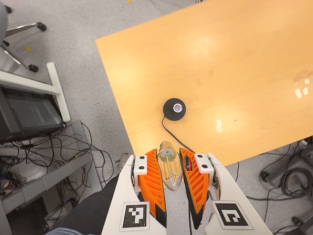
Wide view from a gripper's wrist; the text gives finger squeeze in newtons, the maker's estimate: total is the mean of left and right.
{"total": 21.9, "left": 24.3, "right": 19.5}